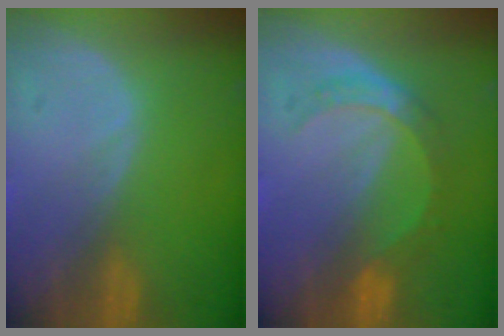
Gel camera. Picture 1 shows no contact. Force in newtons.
{"total": 5.4, "press": 4.9, "slide": 2.2}